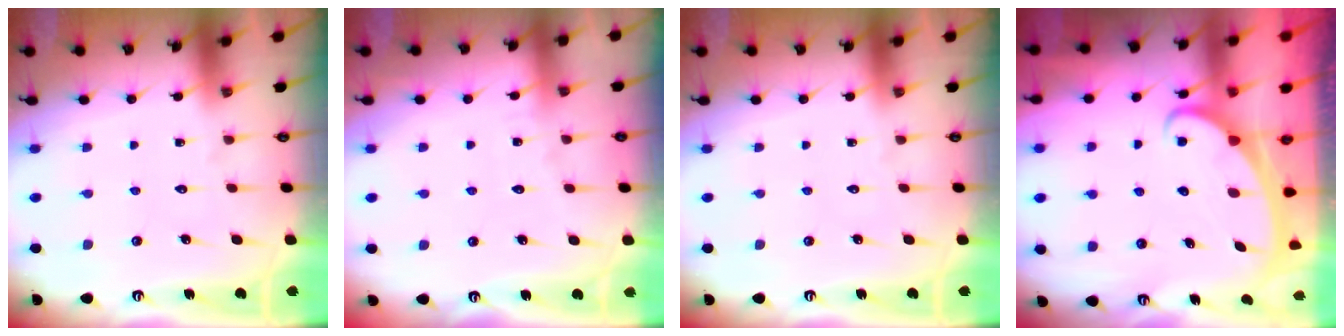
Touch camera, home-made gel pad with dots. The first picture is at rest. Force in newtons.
{"total": 2.8, "press": 2.8, "slide": 0.4}
{"total": 0.0}
{"total": 2.2, "press": 2.1, "slide": 0.4}